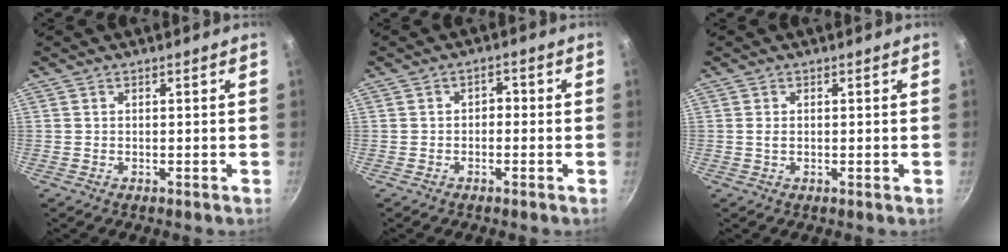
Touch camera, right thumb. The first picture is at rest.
{"total": 2.1, "force": [-0.5, 1.4, 1.4], "torque": [-0.002, 0.012, -0.015]}
{"total": 0.9, "force": [0.0, 0.4, 0.8], "torque": [-0.017, -0.003, 0.001]}